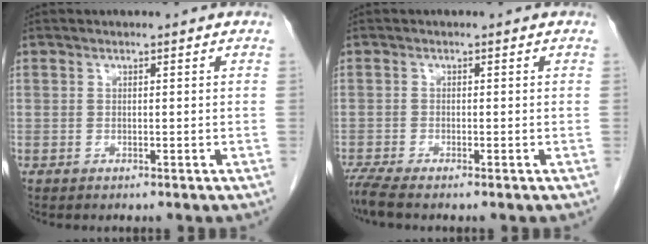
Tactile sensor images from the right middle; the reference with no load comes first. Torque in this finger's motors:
{"motor_torque": [0.62, -0.22, -0.06, 0.03]}